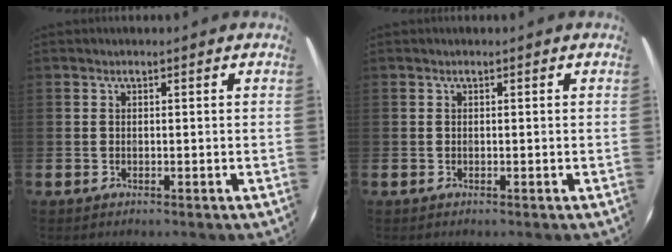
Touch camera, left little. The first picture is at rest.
{"total": 0.0}